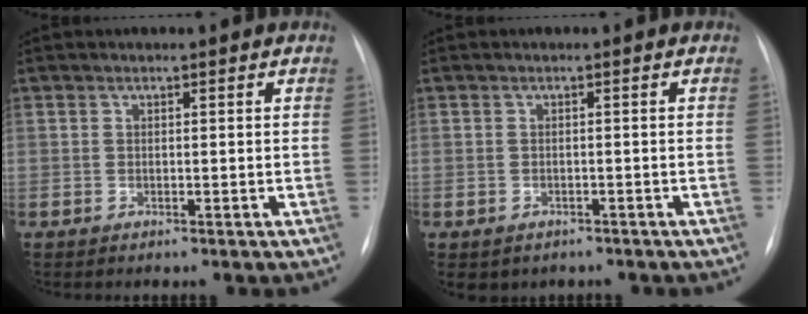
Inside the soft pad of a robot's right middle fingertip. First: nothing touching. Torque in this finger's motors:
{"motor_torque": [0.21, -0.37, 0.03, 0.03]}